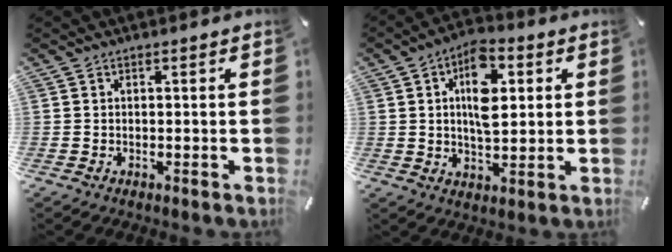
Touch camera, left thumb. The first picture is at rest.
{"total": 11.3, "force": [2.9, 6.5, 8.8], "torque": [-0.139, 0.002, 0.047]}